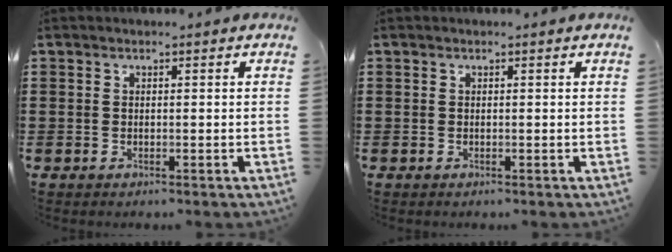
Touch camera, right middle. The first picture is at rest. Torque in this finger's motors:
{"motor_torque": [-0.16, -0.16, 0.00, 0.00]}